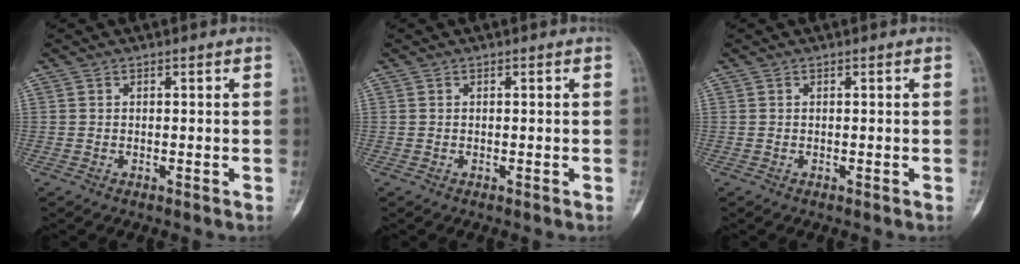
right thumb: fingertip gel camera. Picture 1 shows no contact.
{"total": 0.0}
{"total": 0.0}